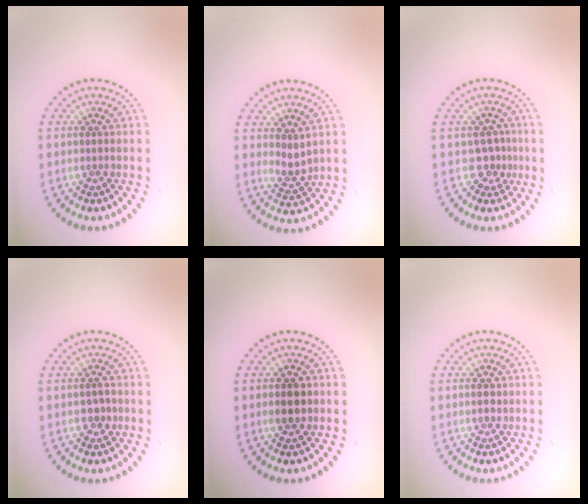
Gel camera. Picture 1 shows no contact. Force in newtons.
{"total": 1.8, "press": 1.6, "slide": 0.8}
{"total": 2.1, "press": 1.4, "slide": 1.6}
{"total": 1.5, "press": 1.4, "slide": 0.4}
{"total": 2.3, "press": 2.3, "slide": 0.1}
{"total": 1.0, "press": 1.0, "slide": 0.2}